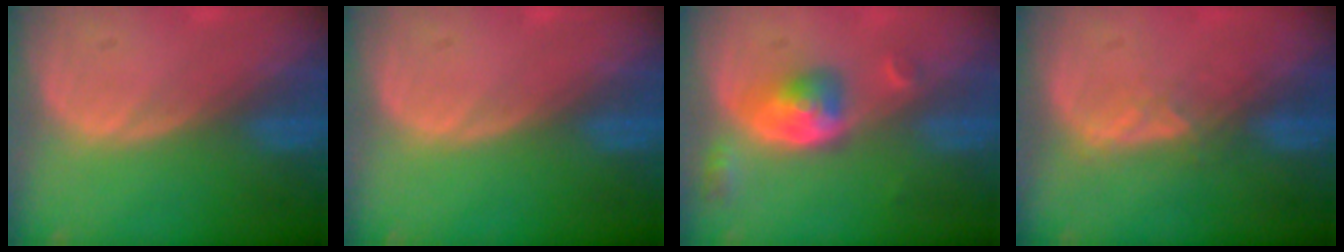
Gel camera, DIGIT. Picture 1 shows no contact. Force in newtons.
{"total": 0.0}
{"total": 5.2, "press": 4.8, "slide": 2.1}
{"total": 2.3, "press": 2.2, "slide": 0.9}